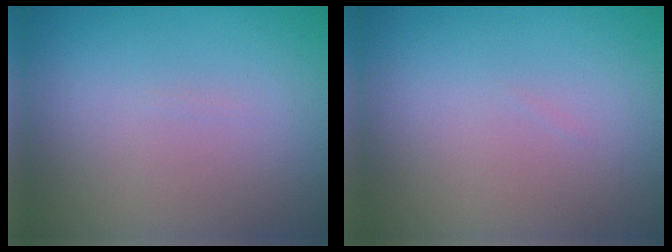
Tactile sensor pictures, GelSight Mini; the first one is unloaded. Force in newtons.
{"total": 0.0}